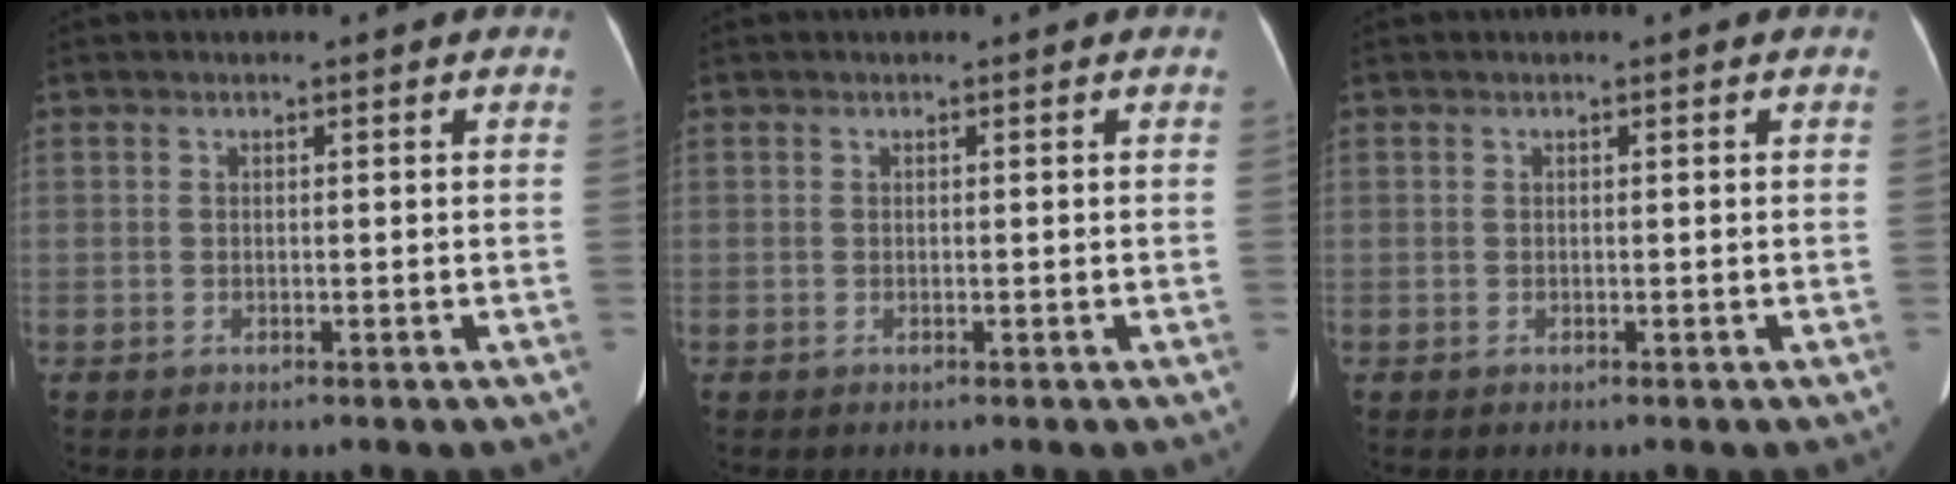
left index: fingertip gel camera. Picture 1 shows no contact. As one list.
[{"total": 0.0}, {"total": 0.0}]